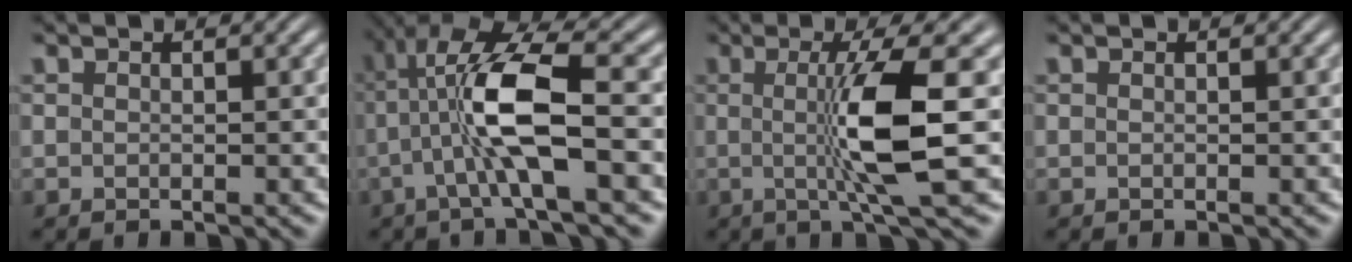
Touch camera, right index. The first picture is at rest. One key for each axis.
{"total": 6.9, "fx": 0.7, "fy": 2.5, "fz": 6.4, "tx": -0.128, "ty": -0.004, "tz": 0.012}
{"total": 6.5, "fx": 0.4, "fy": 0.0, "fz": 6.5, "tx": -0.118, "ty": -0.006, "tz": 0.011}
{"total": 0.0}